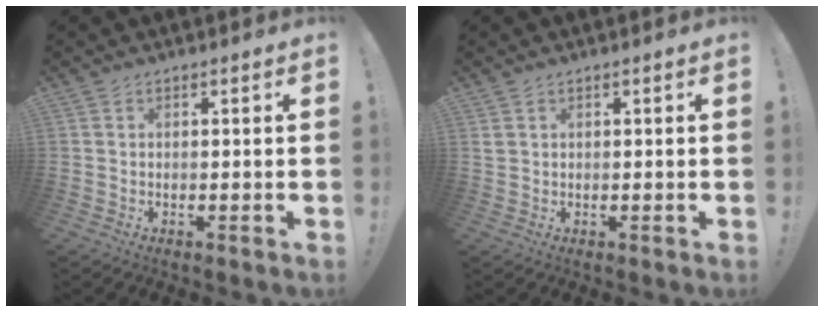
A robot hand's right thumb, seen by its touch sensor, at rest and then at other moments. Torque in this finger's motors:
{"motor_torque": [-0.07, -0.17, 0.35, -0.14, 0.00]}